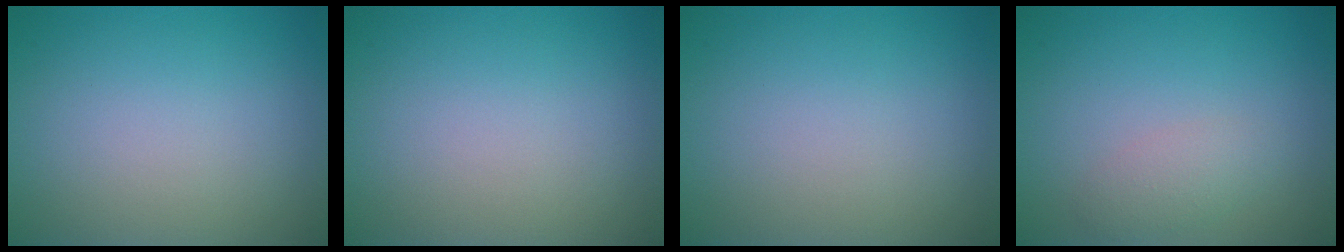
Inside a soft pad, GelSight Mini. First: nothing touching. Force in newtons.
{"total": 0.0}
{"total": 0.0}
{"total": 1.7, "press": 1.7, "slide": 0.1}